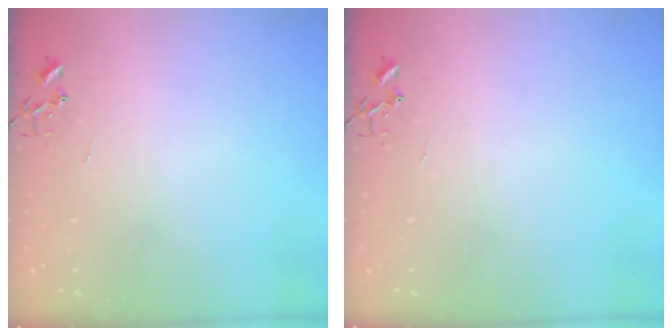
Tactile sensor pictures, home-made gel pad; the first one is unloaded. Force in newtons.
{"total": 0.0}